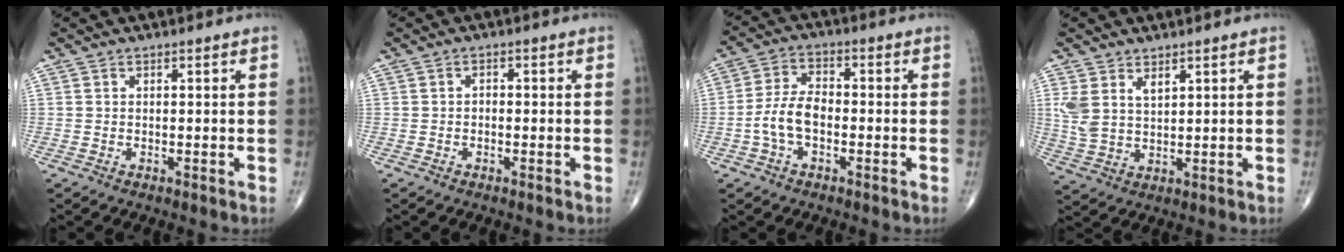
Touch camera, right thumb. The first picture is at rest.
{"total": 1.0, "force": [-0.2, 0.7, 0.7], "torque": [-0.006, 0.004, -0.007]}
{"total": 7.3, "force": [-1.8, 4.1, 5.8], "torque": [-0.117, 0.025, -0.041]}
{"total": 5.9, "force": [2.8, 3.3, 4.0], "torque": [-0.077, -0.010, 0.068]}